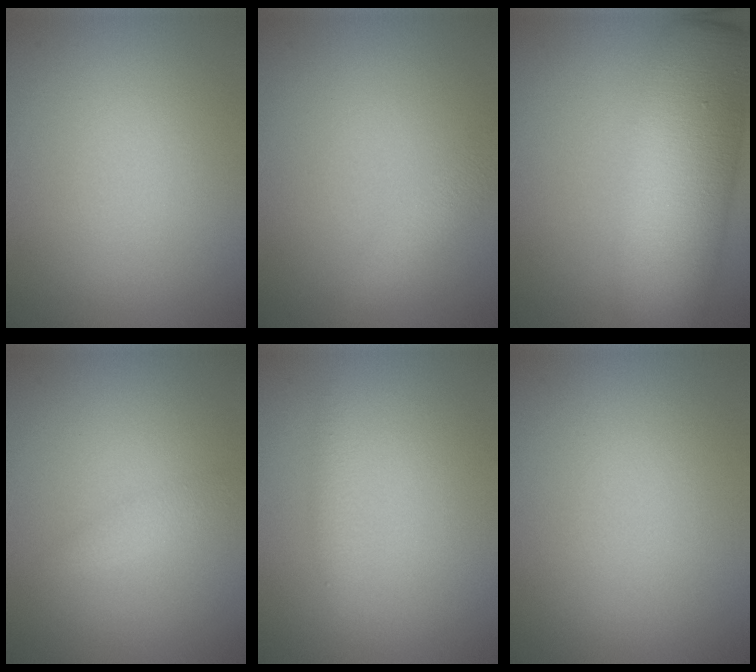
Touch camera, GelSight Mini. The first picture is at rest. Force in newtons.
{"total": 2.3, "press": 2.3, "slide": 0.0}
{"total": 12.3, "press": 12.2, "slide": 0.9}
{"total": 1.2, "press": 1.2, "slide": 0.0}
{"total": 0.9, "press": 0.9, "slide": 0.0}
{"total": 0.0}